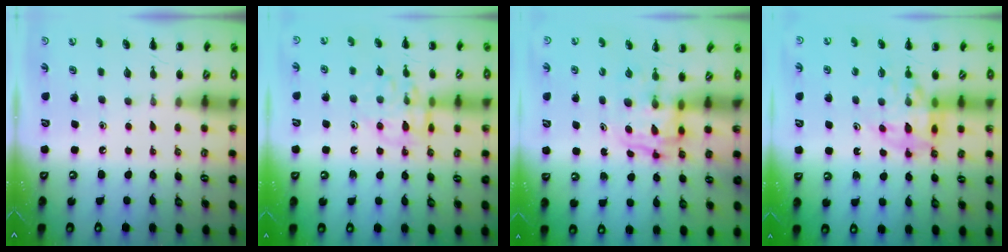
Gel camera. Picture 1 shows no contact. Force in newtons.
{"total": 12.0, "press": 12.0, "slide": 0.8}
{"total": 3.4, "press": 3.3, "slide": 0.6}
{"total": 11.6, "press": 11.1, "slide": 3.5}